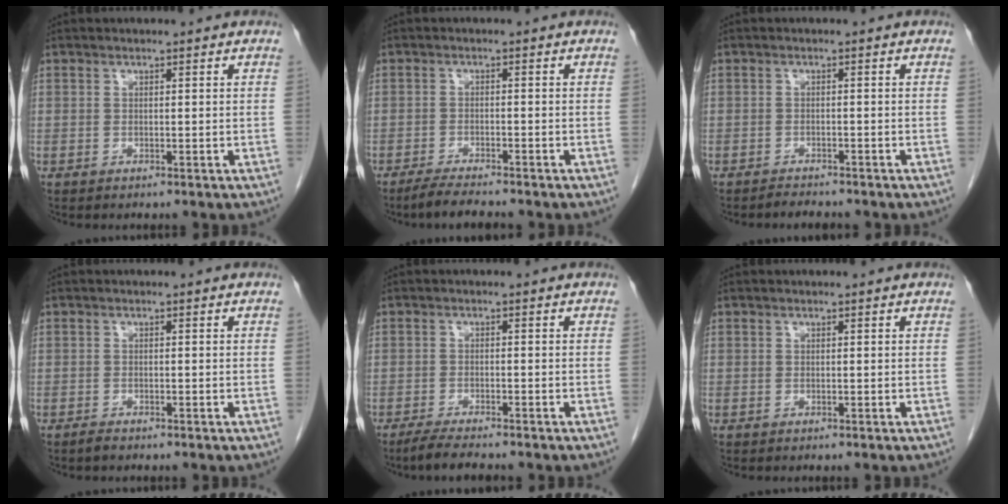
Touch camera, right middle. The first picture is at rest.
{"total": 4.4, "force": [-3.9, 0.2, 2.1], "torque": [-0.039, -0.014, -0.068]}
{"total": 2.0, "force": [-1.9, 0.3, 0.3], "torque": [-0.011, -0.007, -0.028]}
{"total": 1.0, "force": [-0.9, 0.2, 0.4], "torque": [-0.012, -0.001, -0.014]}
{"total": 4.5, "force": [-3.9, 0.3, 2.4], "torque": [-0.045, -0.013, -0.066]}
{"total": 0.0}